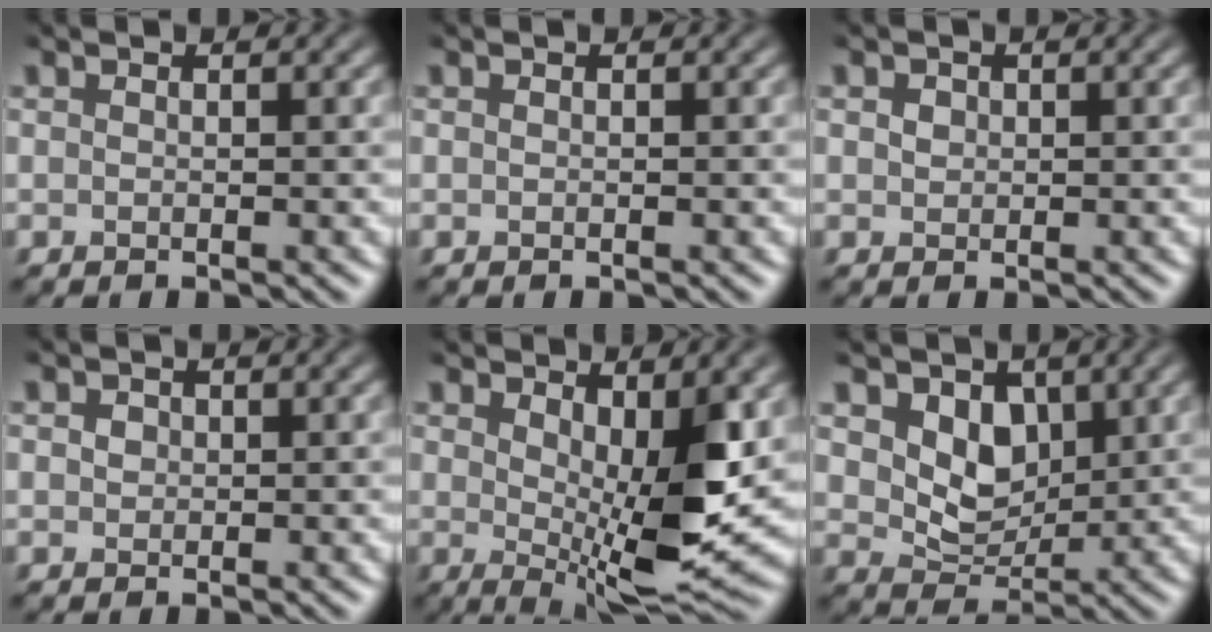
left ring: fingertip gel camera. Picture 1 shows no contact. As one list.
[{"total": 0.0}, {"total": 0.9, "force": [0.3, 0.8, 0.3], "torque": [-0.004, 0.000, 0.002]}, {"total": 0.9, "force": [0.2, 0.8, 0.3], "torque": [-0.003, 0.000, 0.000]}, {"total": 8.2, "force": [1.1, 3.0, 7.6], "torque": [-0.124, -0.018, 0.025]}, {"total": 4.1, "force": [1.5, 2.9, 2.5], "torque": [-0.050, -0.012, 0.023]}]